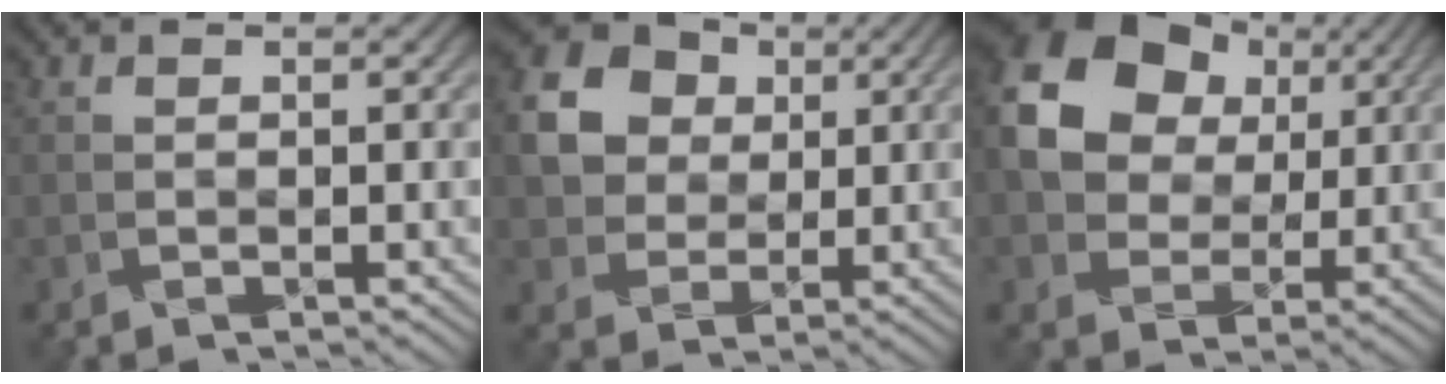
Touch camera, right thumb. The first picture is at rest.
{"total": 9.8, "force": [3.0, 8.3, 4.2], "torque": [-0.131, 0.035, 0.055]}
{"total": 14.2, "force": [4.7, 10.5, 8.2], "torque": [-0.194, 0.024, 0.090]}